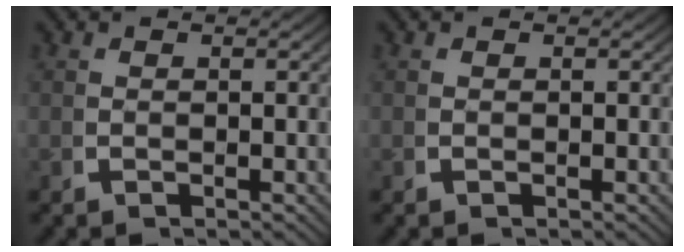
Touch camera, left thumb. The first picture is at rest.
{"total": 0.0}